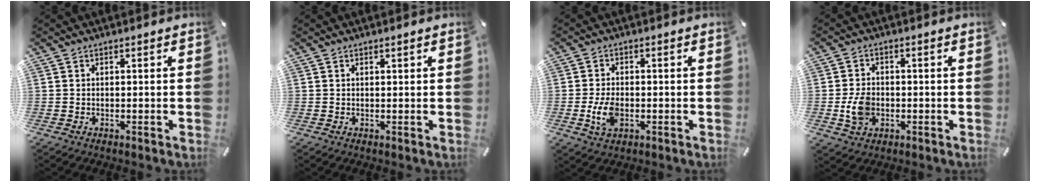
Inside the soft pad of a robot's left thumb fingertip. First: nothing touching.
{"total": 0.6, "force": [0.3, 0.1, 0.4], "torque": [-0.008, 0.002, 0.006]}
{"total": 5.9, "force": [-1.3, 3.7, 4.4], "torque": [-0.107, -0.003, -0.027]}
{"total": 6.3, "force": [-1.2, 4.8, 3.8], "torque": [-0.083, -0.001, -0.025]}